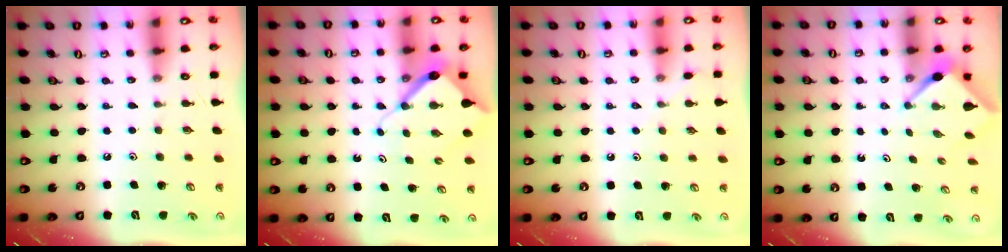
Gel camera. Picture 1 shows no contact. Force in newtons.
{"total": 7.4, "press": 7.4, "slide": 0.7}
{"total": 4.9, "press": 4.8, "slide": 0.8}
{"total": 2.6, "press": 2.6, "slide": 0.0}